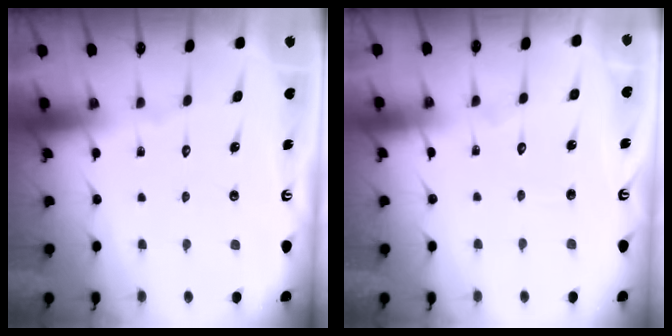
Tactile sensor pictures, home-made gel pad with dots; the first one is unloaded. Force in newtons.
{"total": 4.7, "press": 4.7, "slide": 0.5}